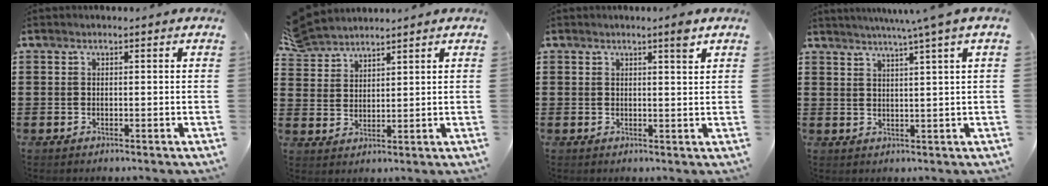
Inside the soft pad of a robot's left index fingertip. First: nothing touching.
{"total": 4.2, "force": [4.0, 1.4, 0.2], "torque": [-0.020, -0.008, 0.077]}
{"total": 2.9, "force": [2.0, 0.0, 2.1], "torque": [-0.028, -0.007, 0.030]}
{"total": 3.9, "force": [2.9, -1.4, 2.3], "torque": [-0.049, -0.012, 0.046]}